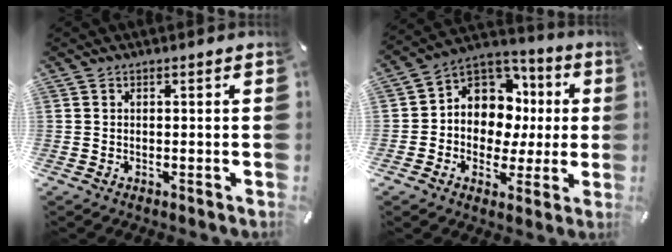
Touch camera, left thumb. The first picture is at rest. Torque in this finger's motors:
{"motor_torque": [1.15, 1.14, 0.15, 0.00, 0.11]}